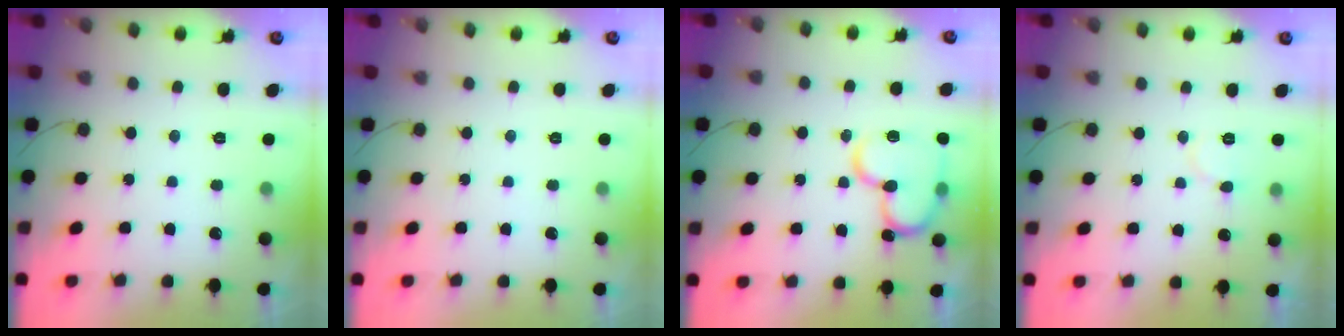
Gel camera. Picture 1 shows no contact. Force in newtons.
{"total": 0.0}
{"total": 17.3, "press": 17.2, "slide": 1.6}
{"total": 6.7, "press": 6.7, "slide": 0.7}